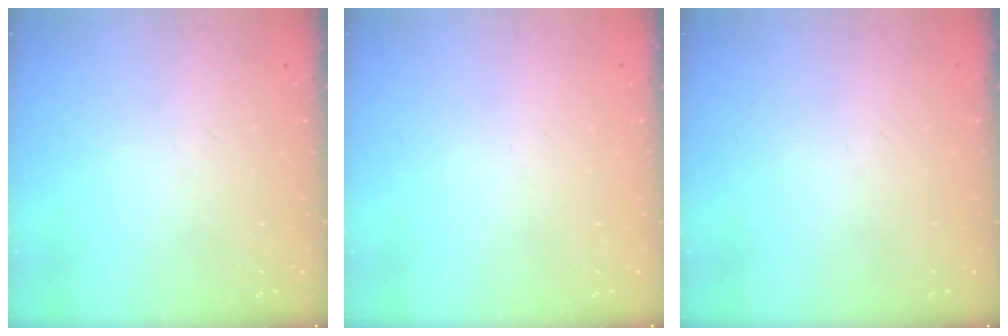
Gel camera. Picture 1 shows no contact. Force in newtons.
{"total": 0.0}
{"total": 0.0}